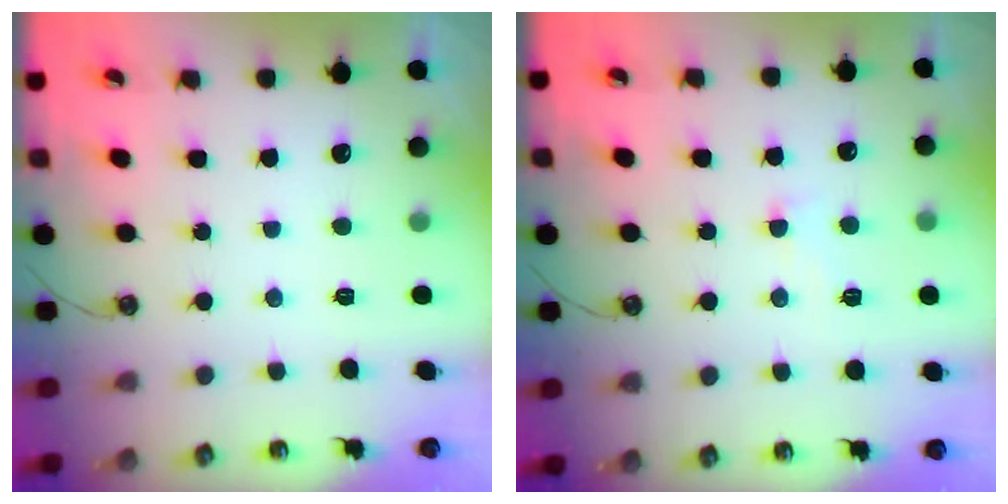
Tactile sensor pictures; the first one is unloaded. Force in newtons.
{"total": 0.9, "press": 0.3, "slide": 0.9}